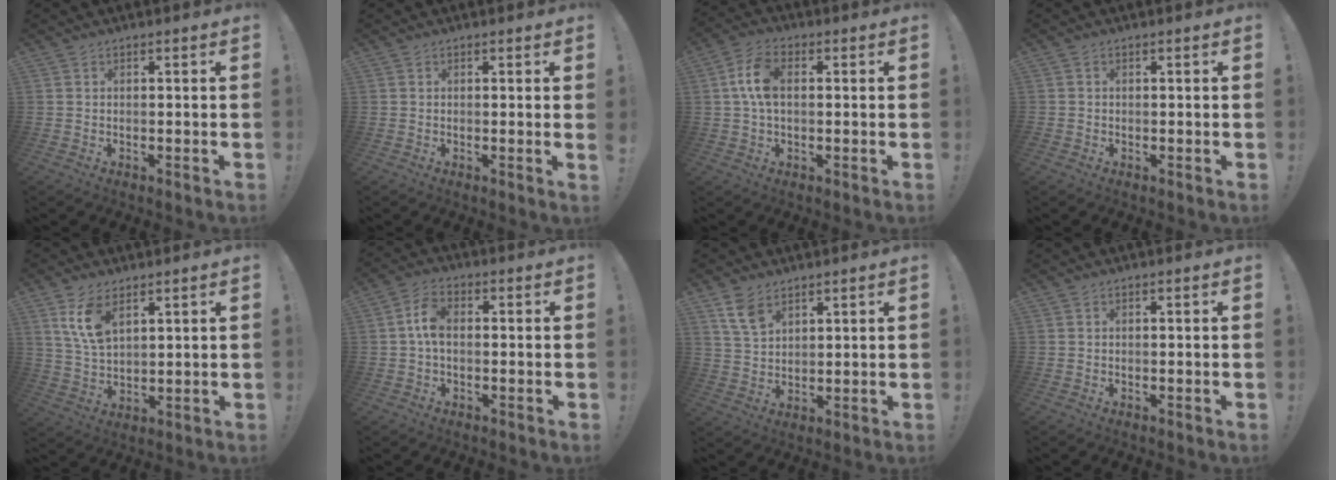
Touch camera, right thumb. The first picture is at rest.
{"total": 1.0, "force": [0.5, -0.4, 0.8], "torque": [-0.008, -0.004, 0.006]}
{"total": 8.5, "force": [1.0, 5.1, 6.7], "torque": [-0.131, 0.010, 0.023]}
{"total": 0.8, "force": [-0.6, 0.6, 0.1], "torque": [-0.005, 0.003, -0.009]}
{"total": 9.0, "force": [5.1, 4.5, 5.9], "torque": [-0.113, -0.017, 0.094]}
{"total": 6.3, "force": [0.2, 3.6, 5.1], "torque": [-0.104, 0.007, 0.003]}
{"total": 7.0, "force": [4.5, 3.7, 3.8], "torque": [-0.073, -0.017, 0.089]}
{"total": 0.0}